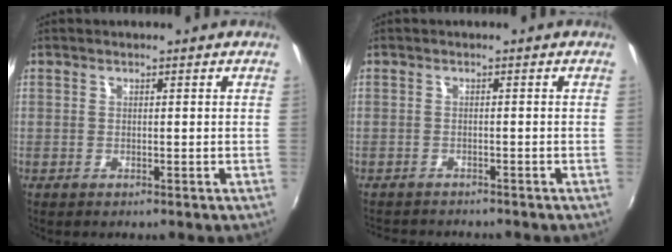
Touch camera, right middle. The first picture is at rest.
{"total": 4.3, "force": [-4.1, 0.9, 1.0], "torque": [-0.031, -0.014, -0.066]}